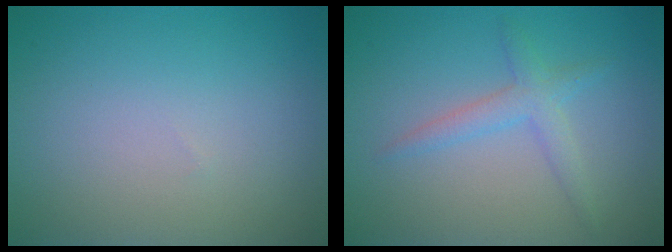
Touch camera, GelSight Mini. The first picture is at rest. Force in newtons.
{"total": 2.2, "press": 2.2, "slide": 0.2}